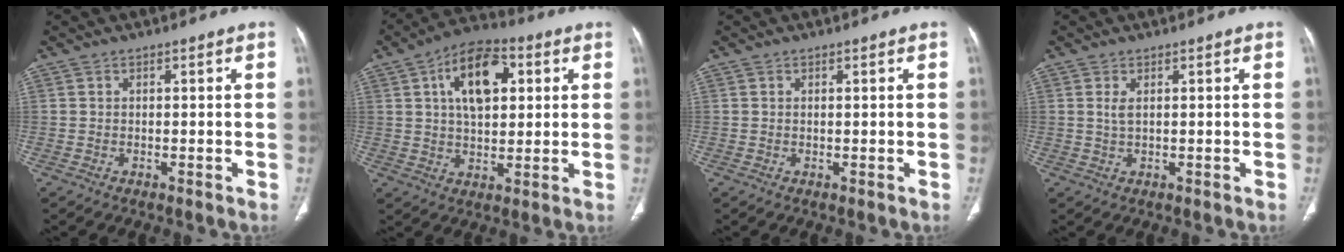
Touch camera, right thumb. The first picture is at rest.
{"total": 13.8, "force": [4.3, 7.6, 10.7], "torque": [-0.154, 0.004, 0.065]}
{"total": 0.0}
{"total": 1.6, "force": [0.5, 0.6, 1.4], "torque": [-0.035, 0.001, 0.016]}